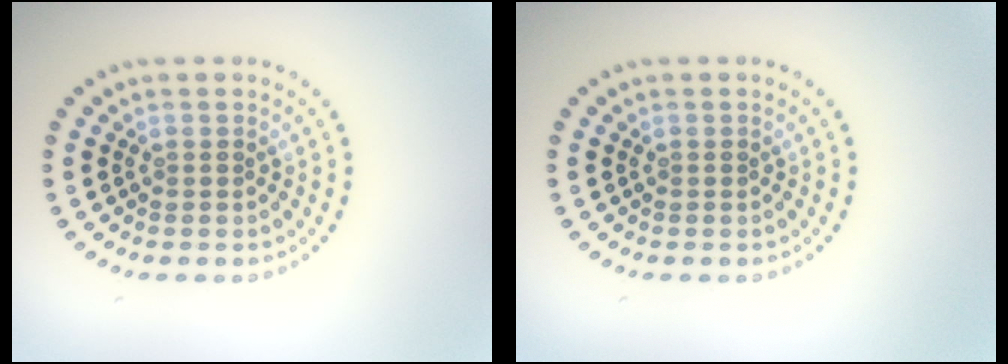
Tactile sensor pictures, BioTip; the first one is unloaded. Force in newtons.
{"total": 0.0}